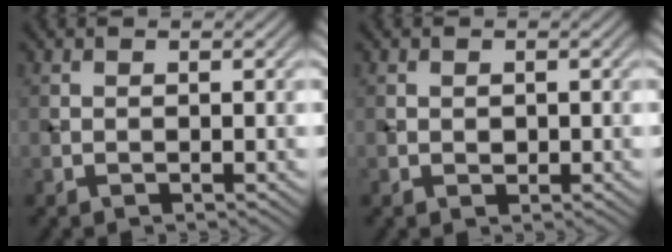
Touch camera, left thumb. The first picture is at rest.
{"total": 0.7, "force": [0.0, 0.6, 0.4], "torque": [-0.006, -0.003, -0.002]}